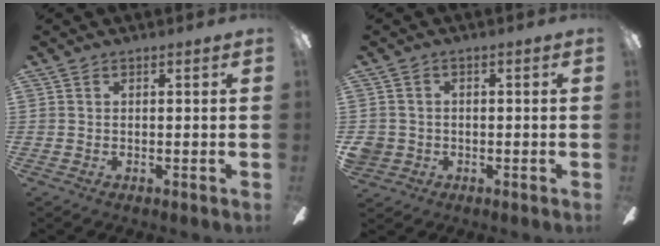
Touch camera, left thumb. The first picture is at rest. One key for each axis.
{"total": 3.3, "fx": -0.6, "fy": 3.2, "fz": 0.5, "tx": -0.020, "ty": 0.008, "tz": -0.012}